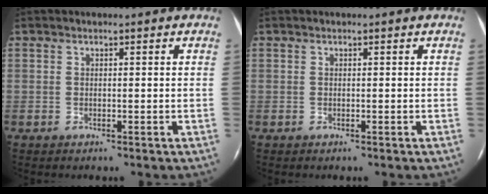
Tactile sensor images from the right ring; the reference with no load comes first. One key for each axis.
{"total": 0.0}